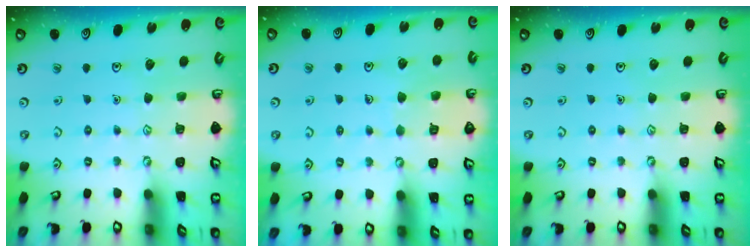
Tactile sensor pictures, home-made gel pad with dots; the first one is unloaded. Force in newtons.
{"total": 6.1, "press": 6.1, "slide": 0.4}
{"total": 0.0}